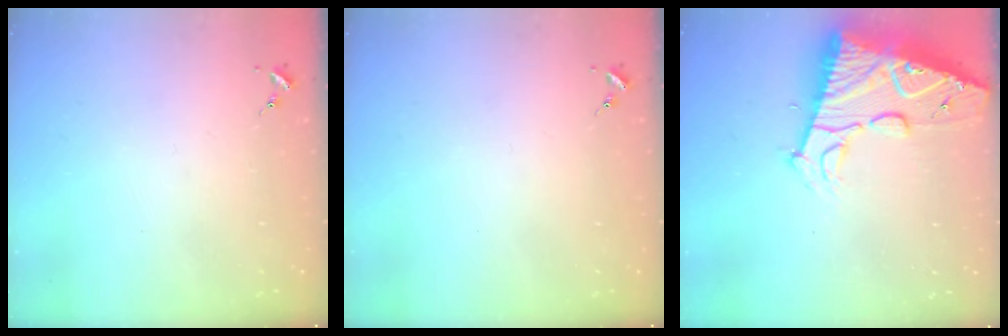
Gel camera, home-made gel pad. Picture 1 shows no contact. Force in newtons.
{"total": 0.0}
{"total": 18.3, "press": 18.2, "slide": 1.7}